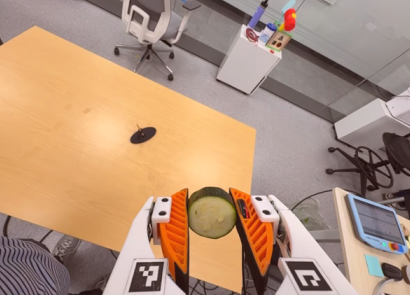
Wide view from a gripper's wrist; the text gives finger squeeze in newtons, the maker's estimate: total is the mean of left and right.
{"total": 9.3, "left": 8.3, "right": 10.2}